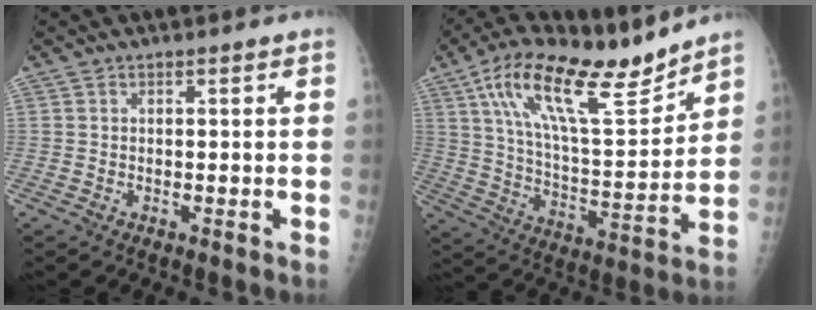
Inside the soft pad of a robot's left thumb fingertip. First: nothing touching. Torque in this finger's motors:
{"motor_torque": [0.51, 0.42, 1.59, -1.18, 0.52]}